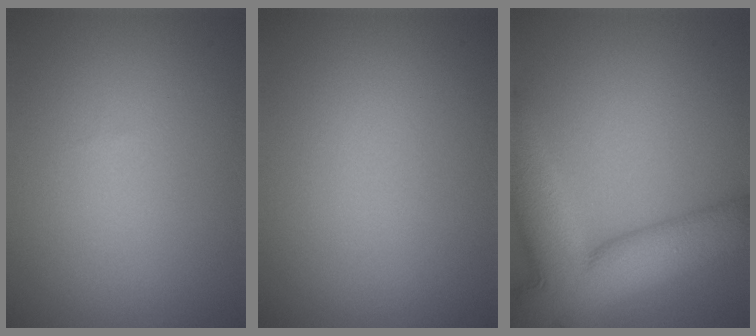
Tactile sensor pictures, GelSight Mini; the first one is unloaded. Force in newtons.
{"total": 0.0}
{"total": 13.0, "press": 13.0, "slide": 0.9}